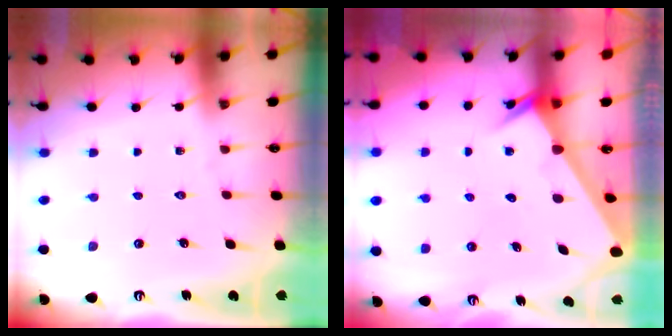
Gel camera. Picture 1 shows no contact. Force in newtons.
{"total": 2.5, "press": 2.5, "slide": 0.1}